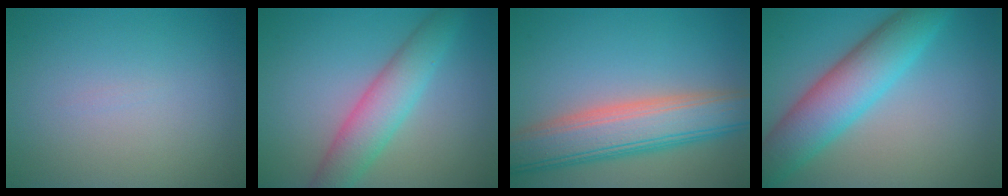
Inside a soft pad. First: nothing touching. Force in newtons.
{"total": 4.9, "press": 4.9, "slide": 0.1}
{"total": 7.8, "press": 7.8, "slide": 0.6}
{"total": 7.6, "press": 7.6, "slide": 0.2}